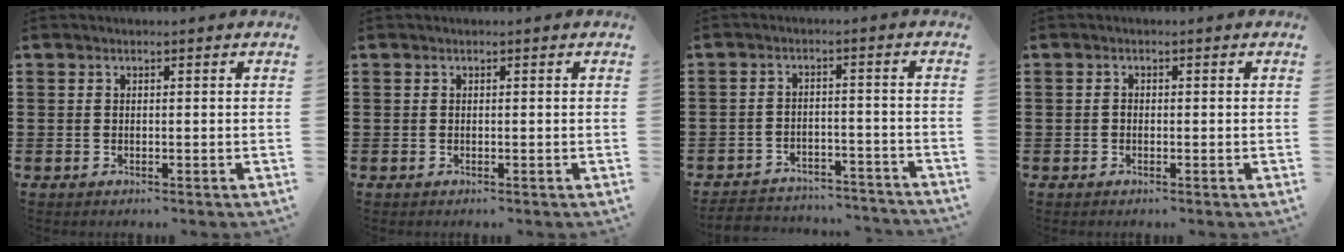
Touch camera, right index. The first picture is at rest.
{"total": 0.0}
{"total": 3.5, "force": [-3.4, 0.6, 0.2], "torque": [-0.008, 0.007, -0.072]}
{"total": 0.7, "force": [-0.4, 0.5, 0.4], "torque": [-0.009, 0.000, -0.007]}